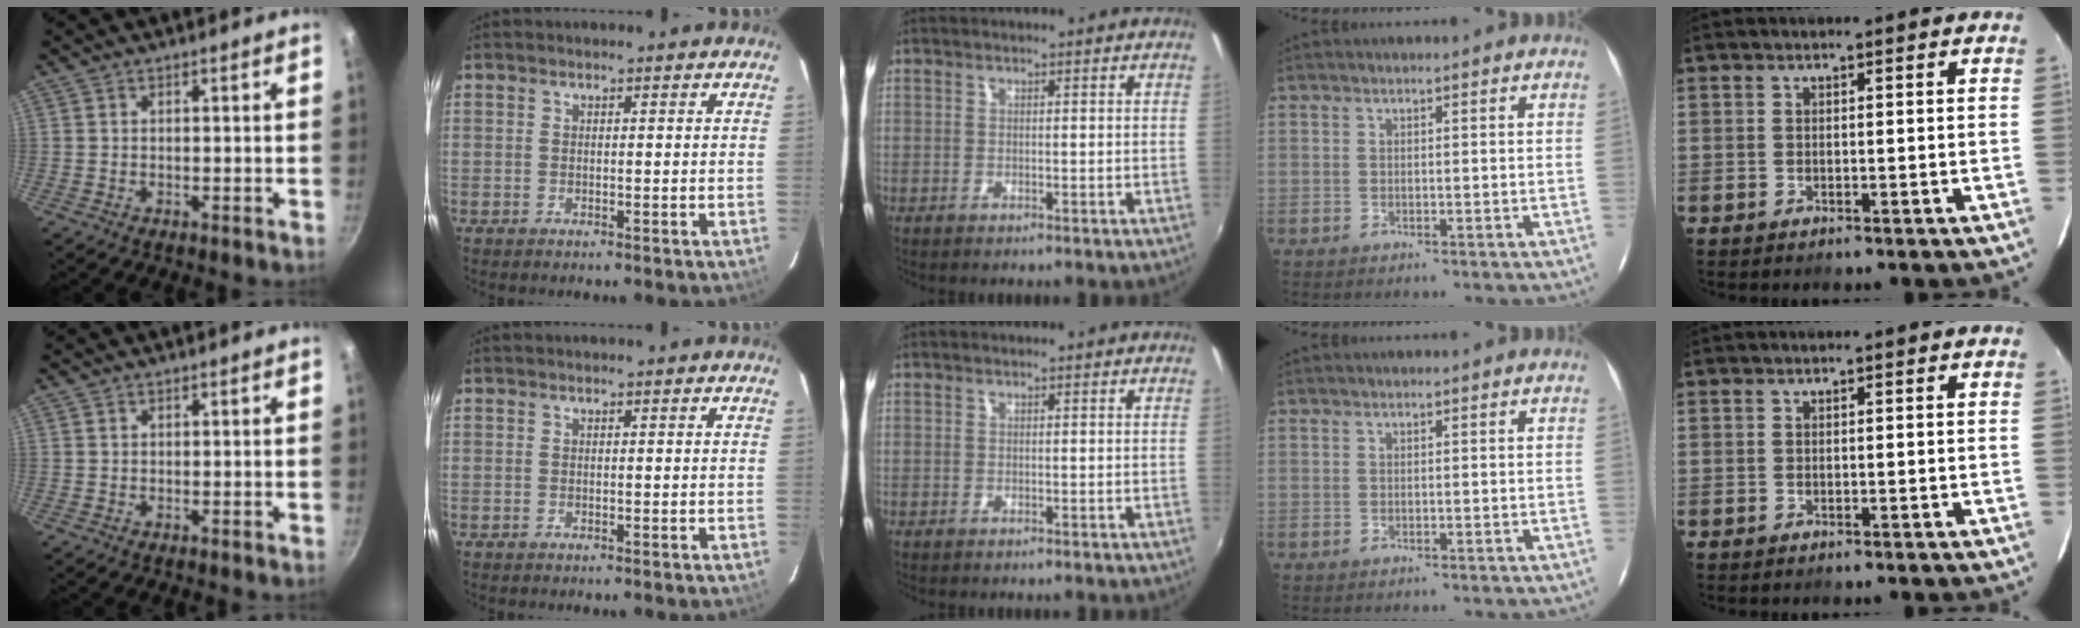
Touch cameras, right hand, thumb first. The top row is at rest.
{}